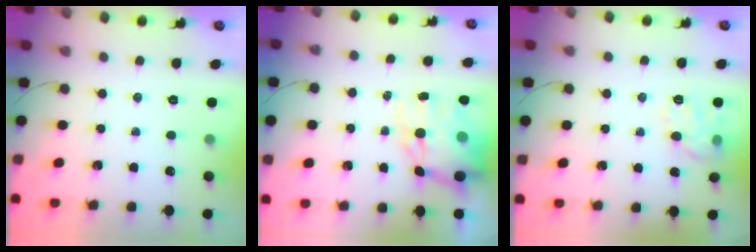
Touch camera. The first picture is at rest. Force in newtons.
{"total": 13.2, "press": 12.8, "slide": 3.3}
{"total": 8.2, "press": 8.2, "slide": 0.4}